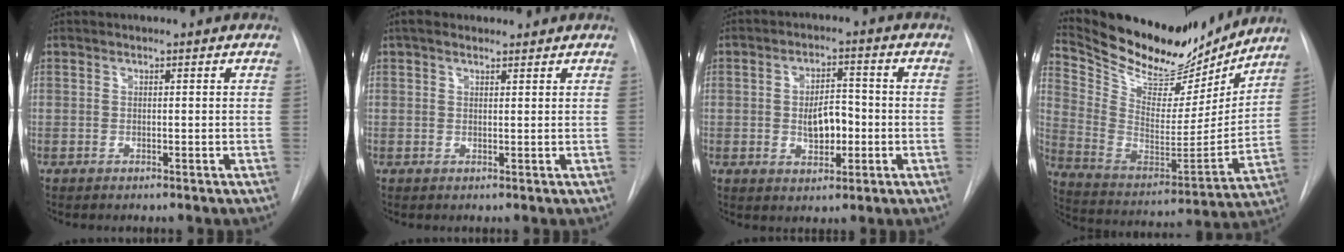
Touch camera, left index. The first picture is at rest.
{"total": 3.0, "force": [2.4, 1.1, 1.4], "torque": [-0.024, 0.025, 0.039]}
{"total": 5.9, "force": [-0.9, 3.1, 4.9], "torque": [-0.080, 0.006, -0.011]}
{"total": 21.1, "force": [19.1, 5.8, 6.6], "torque": [-0.125, -0.031, 0.308]}